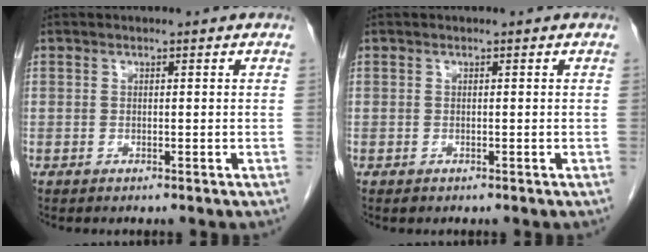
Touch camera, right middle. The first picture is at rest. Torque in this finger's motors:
{"motor_torque": [0.29, -0.05, 0.00, 0.01]}